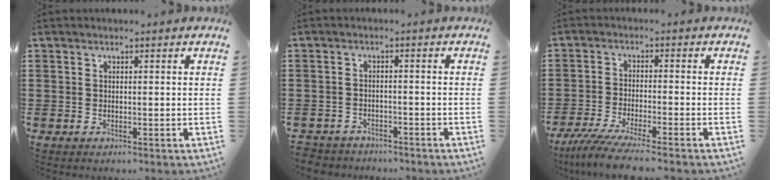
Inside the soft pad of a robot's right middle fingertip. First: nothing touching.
{"total": 2.4, "force": [-2.3, 0.4, -0.4], "torque": [-0.001, -0.001, -0.053]}
{"total": 5.3, "force": [-4.6, -0.4, 2.5], "torque": [-0.069, -0.024, -0.092]}